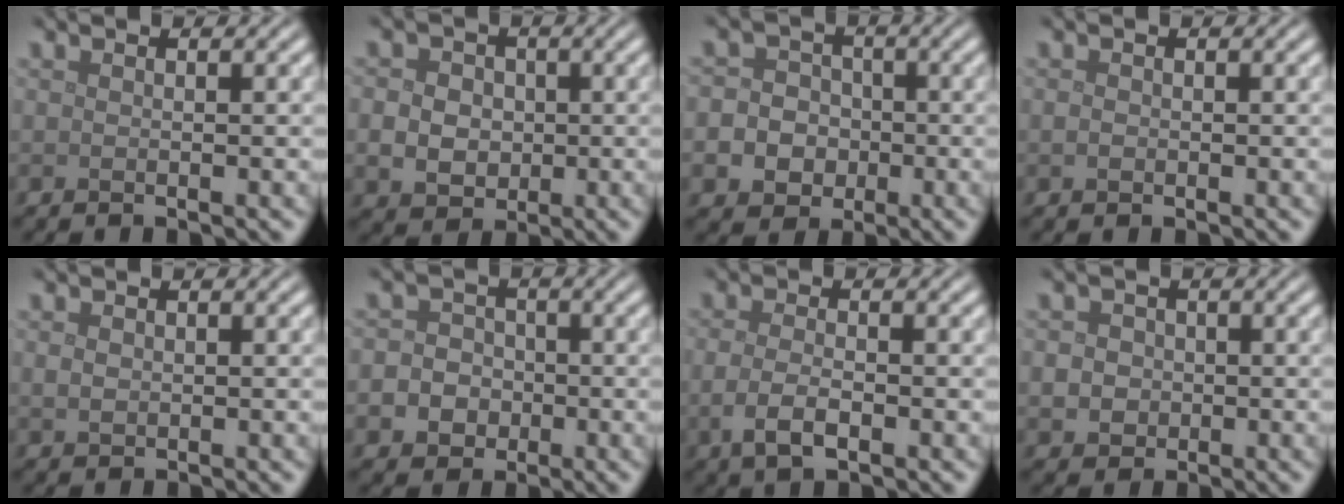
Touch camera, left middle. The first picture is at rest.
{"total": 5.9, "force": [0.1, 5.1, 3.0], "torque": [-0.044, 0.020, -0.019]}
{"total": 7.5, "force": [-2.2, 6.9, 2.1], "torque": [-0.026, -0.009, -0.071]}
{"total": 0.7, "force": [-0.1, 0.5, 0.4], "torque": [-0.006, -0.002, -0.003]}
{"total": 1.0, "force": [0.1, 0.8, 0.6], "torque": [-0.013, -0.002, 0.004]}
{"total": 5.6, "force": [-1.7, 5.1, 1.7], "torque": [-0.010, 0.001, -0.054]}
{"total": 2.8, "force": [-0.9, 1.2, 2.3], "torque": [-0.051, -0.005, -0.019]}
{"total": 3.2, "force": [0.0, 2.9, 1.3], "torque": [-0.009, 0.011, -0.016]}